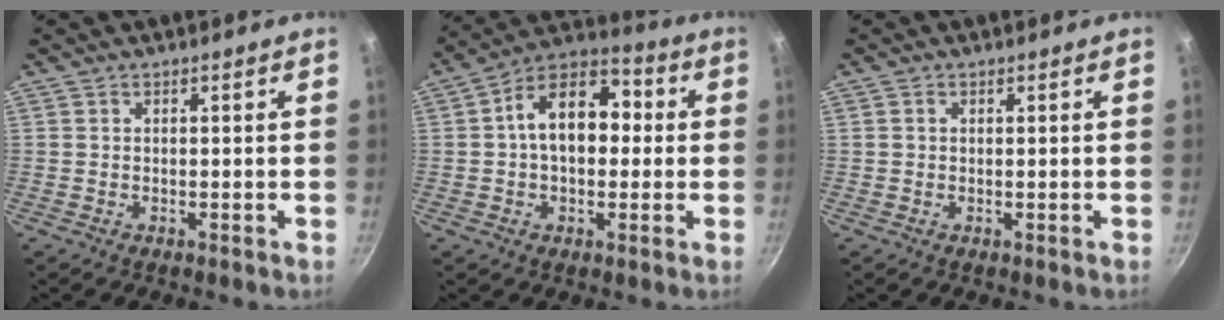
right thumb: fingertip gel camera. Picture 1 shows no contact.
{"total": 14.6, "force": [1.2, 9.7, 10.9], "torque": [-0.124, 0.038, -0.001]}
{"total": 0.6, "force": [0.2, 0.5, 0.3], "torque": [-0.004, 0.004, 0.003]}